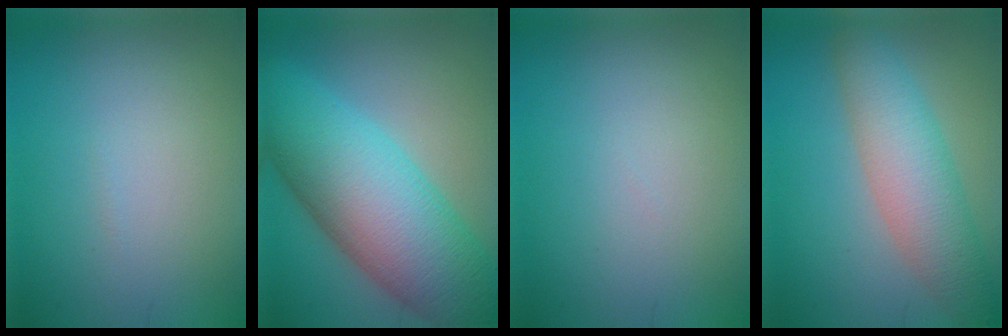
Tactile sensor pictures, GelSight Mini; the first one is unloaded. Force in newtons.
{"total": 12.9, "press": 12.9, "slide": 0.4}
{"total": 0.0}
{"total": 5.7, "press": 5.7, "slide": 0.3}